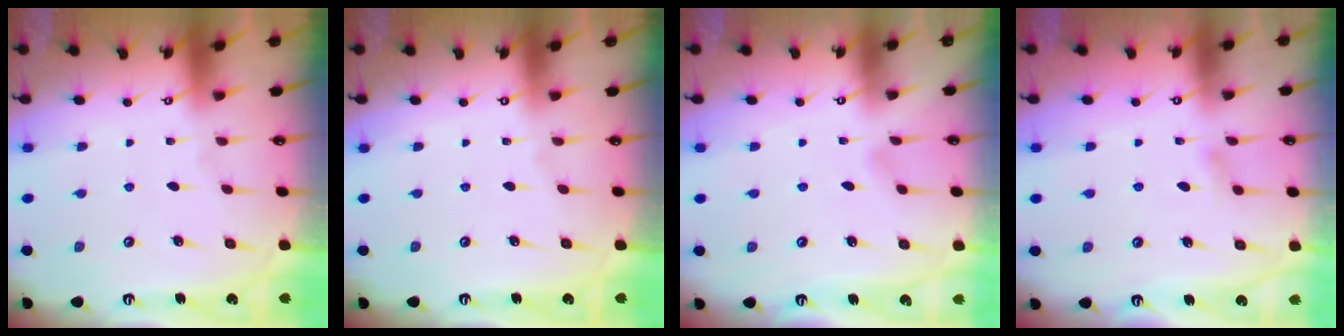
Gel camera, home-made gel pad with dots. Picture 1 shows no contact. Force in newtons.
{"total": 0.0}
{"total": 2.4, "press": 2.4, "slide": 0.3}
{"total": 4.6, "press": 4.5, "slide": 0.6}